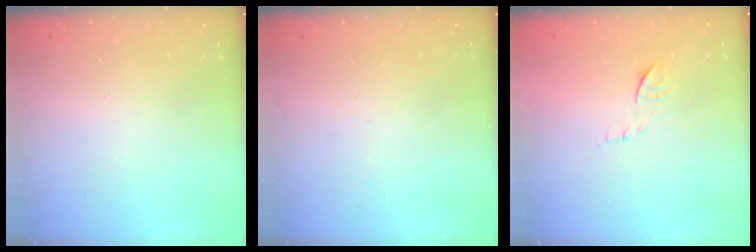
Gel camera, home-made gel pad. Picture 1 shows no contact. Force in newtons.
{"total": 0.0}
{"total": 7.8, "press": 7.7, "slide": 0.7}